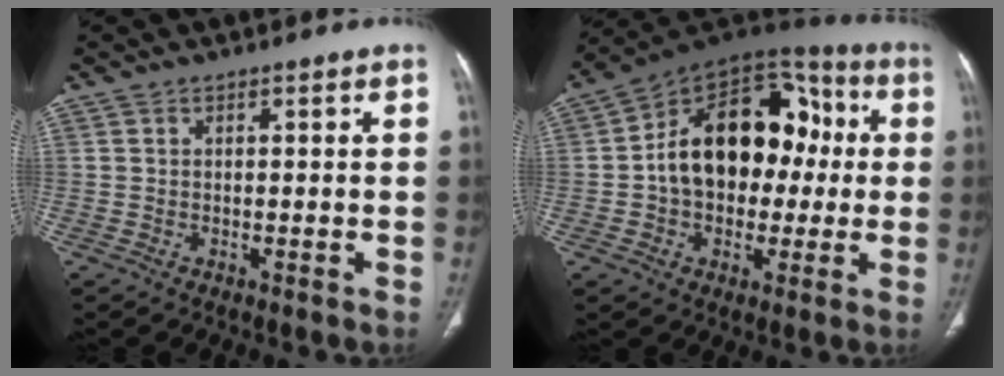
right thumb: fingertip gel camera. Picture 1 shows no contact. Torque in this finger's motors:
{"motor_torque": [2.50, 2.51, 1.90, -0.60, 0.18]}